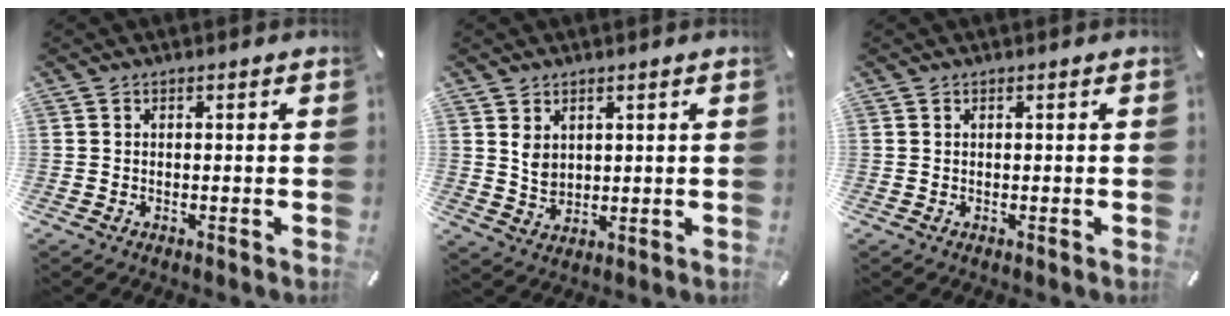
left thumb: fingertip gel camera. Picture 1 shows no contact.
{"total": 4.1, "force": [1.8, 3.2, 1.9], "torque": [-0.041, -0.007, 0.030]}
{"total": 0.0}